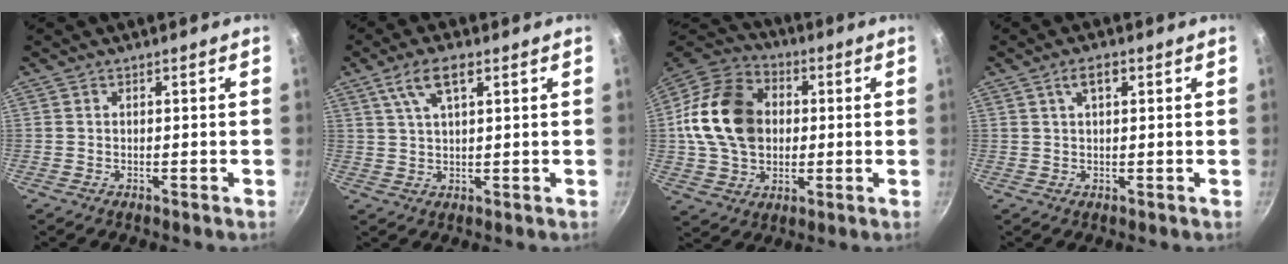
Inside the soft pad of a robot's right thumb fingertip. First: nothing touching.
{"total": 6.6, "force": [3.1, 2.4, 5.3], "torque": [-0.101, 0.003, 0.061]}
{"total": 19.2, "force": [1.6, 14.6, 12.3], "torque": [-0.199, 0.021, 0.021]}
{"total": 3.2, "force": [1.3, 1.4, 2.6], "torque": [-0.043, 0.006, 0.023]}